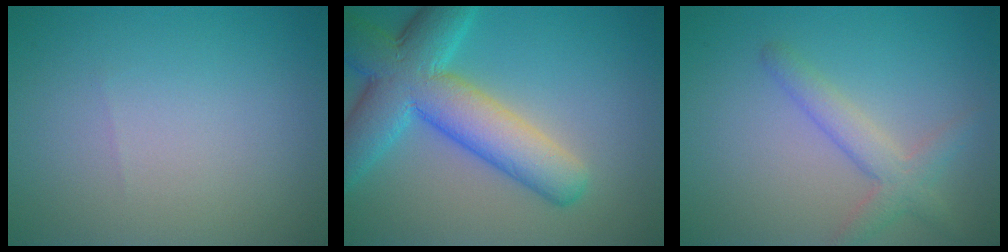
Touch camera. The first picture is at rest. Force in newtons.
{"total": 9.4, "press": 9.4, "slide": 0.4}
{"total": 2.9, "press": 2.9, "slide": 0.2}